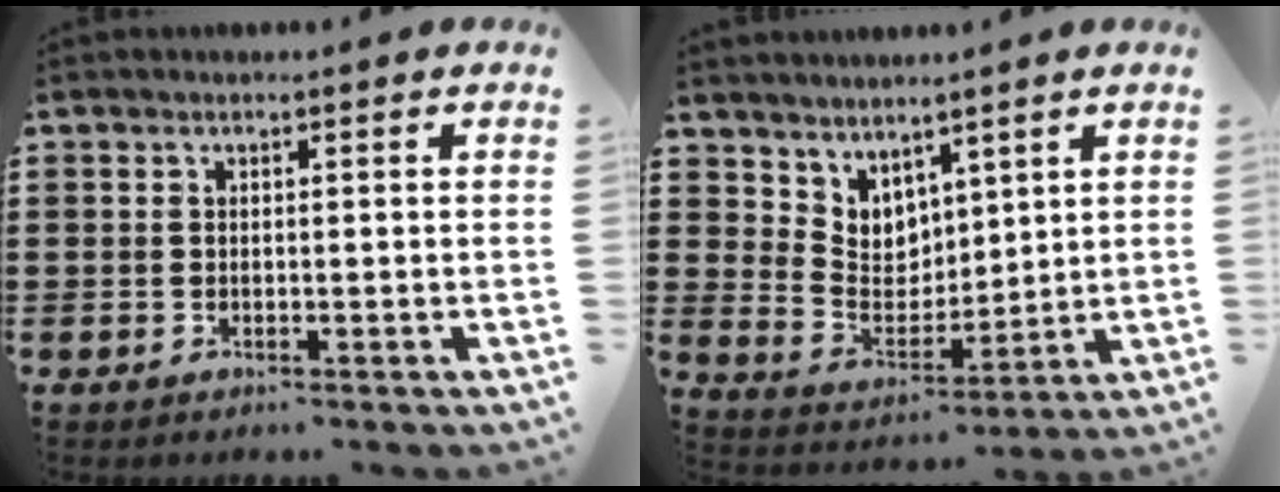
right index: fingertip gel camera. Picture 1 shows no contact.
{"total": 4.7, "force": [3.9, 2.6, -0.5], "torque": [-0.018, -0.023, 0.073]}